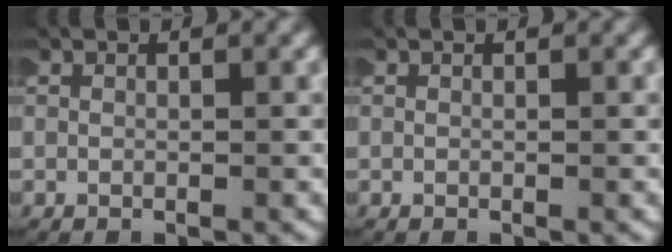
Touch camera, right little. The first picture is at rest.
{"total": 0.0}